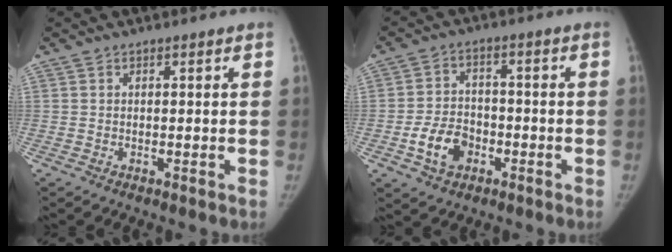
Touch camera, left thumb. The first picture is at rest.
{"total": 8.2, "force": [-3.4, 6.0, 4.4], "torque": [-0.061, 0.022, -0.059]}